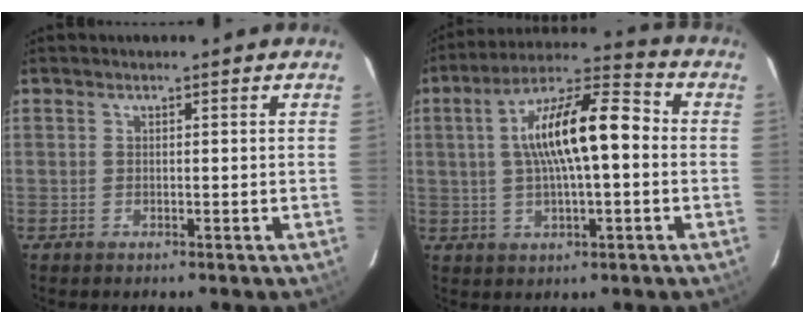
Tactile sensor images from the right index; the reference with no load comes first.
{"total": 14.8, "force": [0.8, 4.3, 14.1], "torque": [-0.246, 0.026, 0.007]}